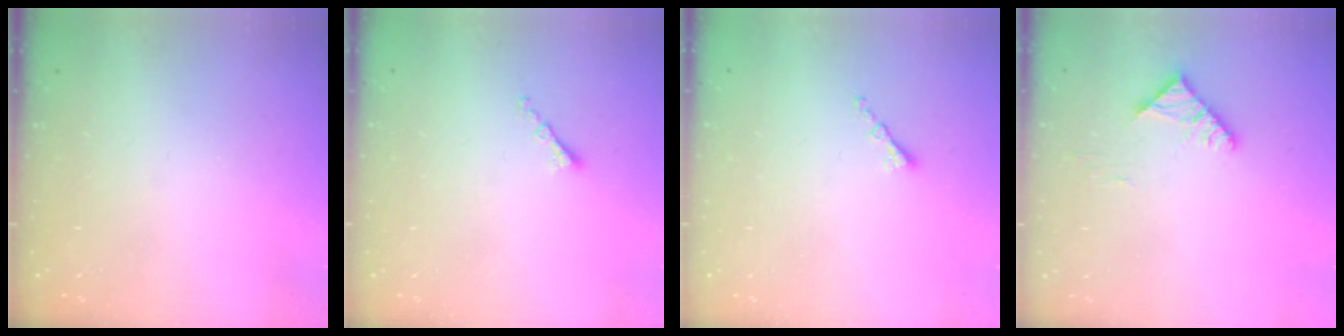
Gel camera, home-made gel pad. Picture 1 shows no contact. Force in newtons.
{"total": 1.4, "press": 1.3, "slide": 0.5}
{"total": 1.4, "press": 1.2, "slide": 0.6}
{"total": 4.5, "press": 4.4, "slide": 0.8}